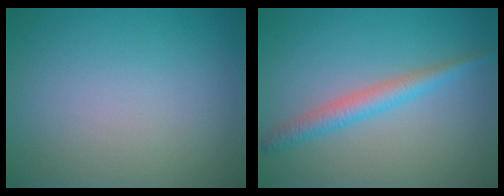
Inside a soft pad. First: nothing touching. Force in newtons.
{"total": 2.8, "press": 2.8, "slide": 0.1}